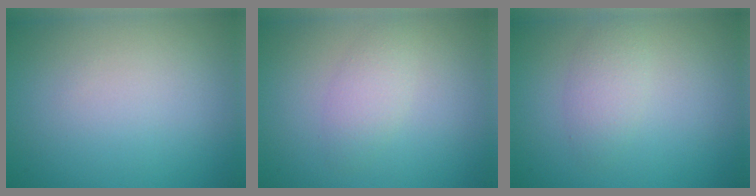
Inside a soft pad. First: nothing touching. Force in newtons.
{"total": 1.7, "press": 1.7, "slide": 0.1}
{"total": 1.9, "press": 1.9, "slide": 0.1}